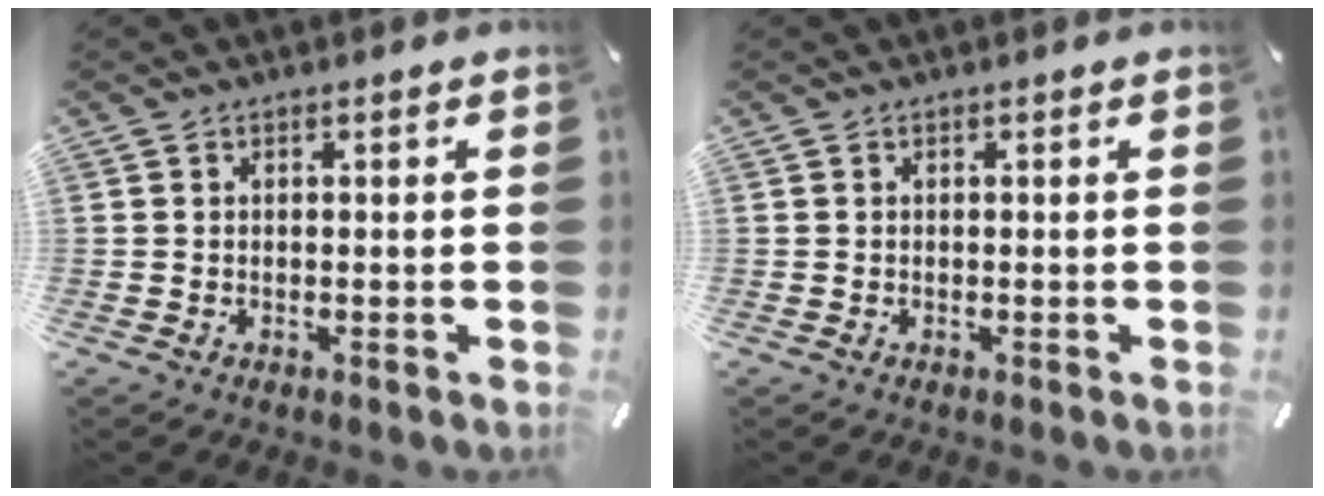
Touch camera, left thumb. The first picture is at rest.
{"total": 0.0}